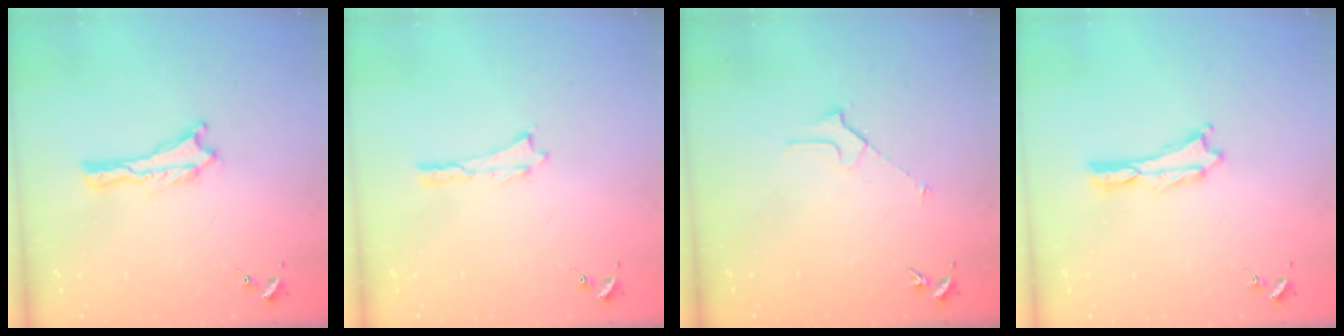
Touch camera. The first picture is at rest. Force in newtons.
{"total": 0.0}
{"total": 2.3, "press": 2.3, "slide": 0.2}
{"total": 0.0}